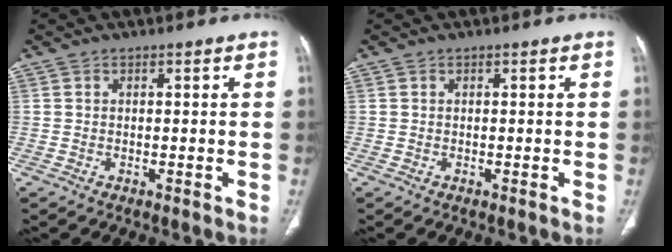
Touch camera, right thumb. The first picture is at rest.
{"total": 0.0}